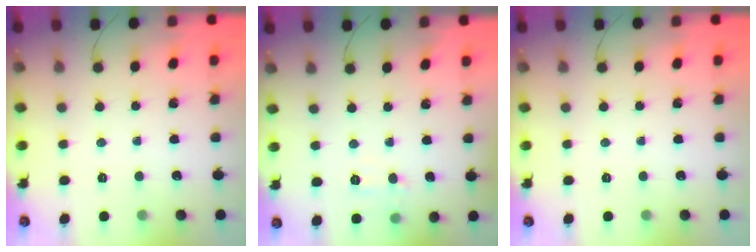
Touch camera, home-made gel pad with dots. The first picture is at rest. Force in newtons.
{"total": 5.0, "press": 4.8, "slide": 1.5}
{"total": 0.0}